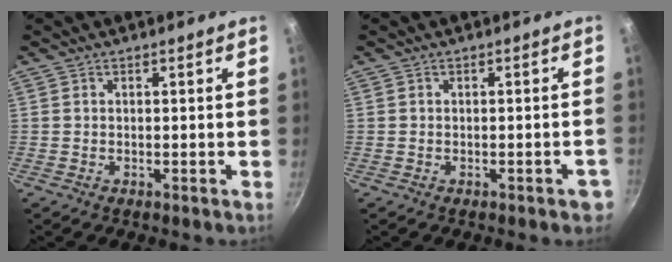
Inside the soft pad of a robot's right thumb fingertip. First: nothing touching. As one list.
[{"total": 2.5, "force": [-1.2, 0.9, 2.0], "torque": [-0.013, 0.012, -0.010]}]